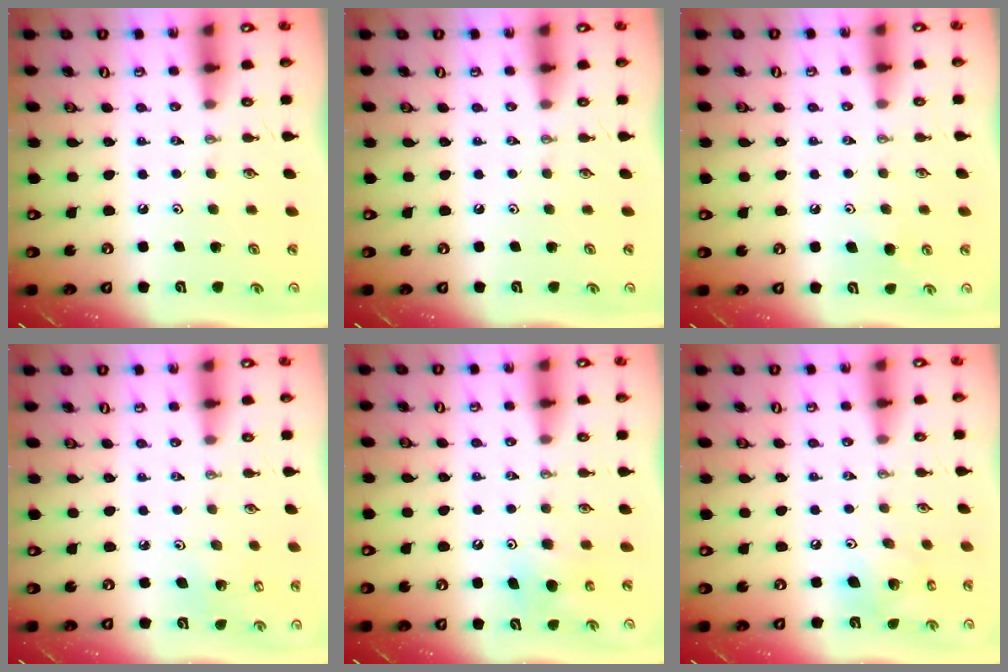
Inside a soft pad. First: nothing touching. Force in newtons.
{"total": 0.0}
{"total": 5.5, "press": 5.4, "slide": 1.2}
{"total": 2.9, "press": 2.8, "slide": 1.0}
{"total": 6.1, "press": 6.1, "slide": 0.6}
{"total": 11.4, "press": 11.2, "slide": 2.1}